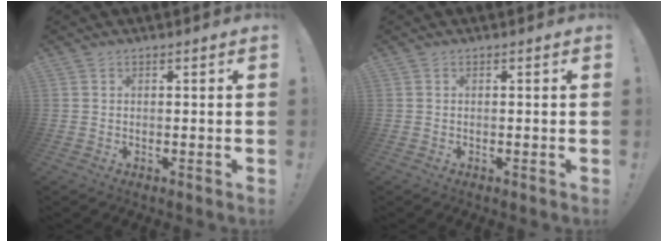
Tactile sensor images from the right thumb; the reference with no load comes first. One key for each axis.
{"total": 0.0}